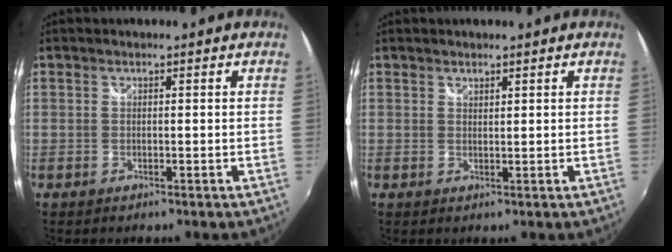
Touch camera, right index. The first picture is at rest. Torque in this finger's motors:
{"motor_torque": [-0.04, 0.10, 0.01, 0.00]}